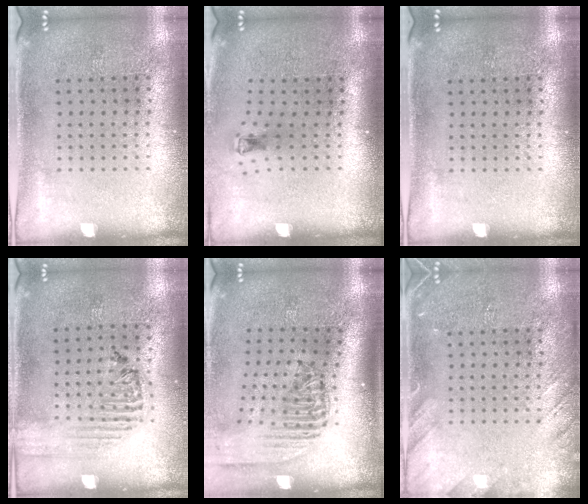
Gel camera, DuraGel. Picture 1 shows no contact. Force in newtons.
{"total": 0.7, "press": 0.3, "slide": 0.7}
{"total": 0.0}
{"total": 1.6, "press": 1.6, "slide": 0.3}
{"total": 2.4, "press": 1.8, "slide": 1.5}
{"total": 2.0, "press": 2.0, "slide": 0.2}